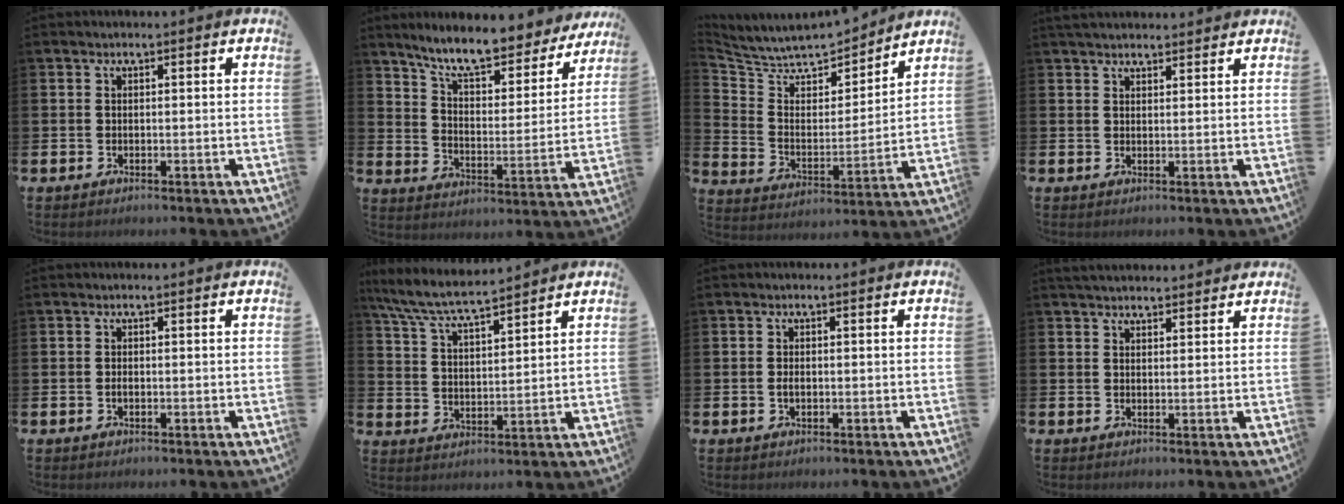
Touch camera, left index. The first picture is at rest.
{"total": 8.8, "force": [8.0, 1.5, 3.3], "torque": [-0.092, -0.055, 0.135]}
{"total": 7.0, "force": [6.5, 2.3, 1.2], "torque": [-0.069, -0.057, 0.110]}
{"total": 2.8, "force": [2.7, 0.6, 0.6], "torque": [-0.003, -0.010, 0.047]}
{"total": 0.5, "force": [-0.2, 0.3, 0.4], "torque": [-0.013, 0.001, -0.003]}
{"total": 7.2, "force": [6.8, 0.5, 2.3], "torque": [-0.073, -0.037, 0.120]}
{"total": 1.1, "force": [-0.2, 0.6, 0.9], "torque": [-0.013, 0.001, -0.006]}
{"total": 3.2, "force": [3.2, 0.5, 0.4], "torque": [-0.009, -0.011, 0.058]}